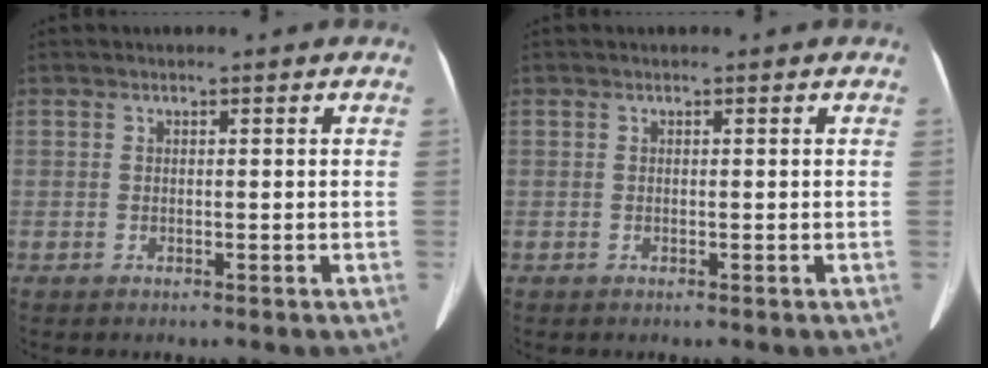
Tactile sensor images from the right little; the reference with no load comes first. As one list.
[{"total": 0.0}]